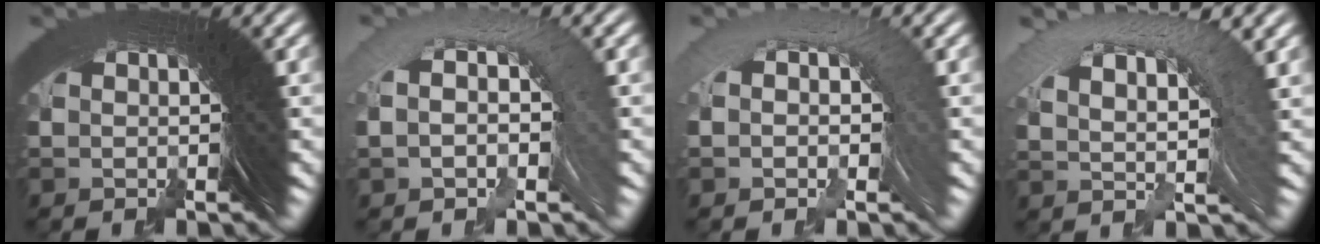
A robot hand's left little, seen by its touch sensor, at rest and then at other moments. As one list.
[{"total": 3.8, "force": [0.5, 1.8, 3.3], "torque": [-0.047, 0.033, -0.003]}, {"total": 2.6, "force": [0.4, 1.1, 2.2], "torque": [-0.030, 0.030, -0.003]}, {"total": 6.7, "force": [2.8, 2.7, 5.5], "torque": [-0.066, 0.029, 0.040]}]